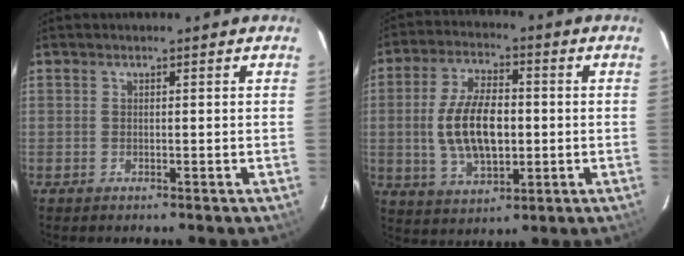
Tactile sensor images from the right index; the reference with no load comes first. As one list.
[{"total": 12.6, "force": [-0.6, 6.5, 10.8], "torque": [-0.215, 0.002, -0.003]}]